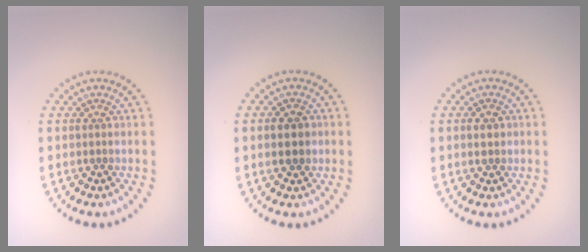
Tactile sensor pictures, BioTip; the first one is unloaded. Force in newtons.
{"total": 3.1, "press": 3.1, "slide": 0.2}
{"total": 0.8, "press": 0.8, "slide": 0.1}